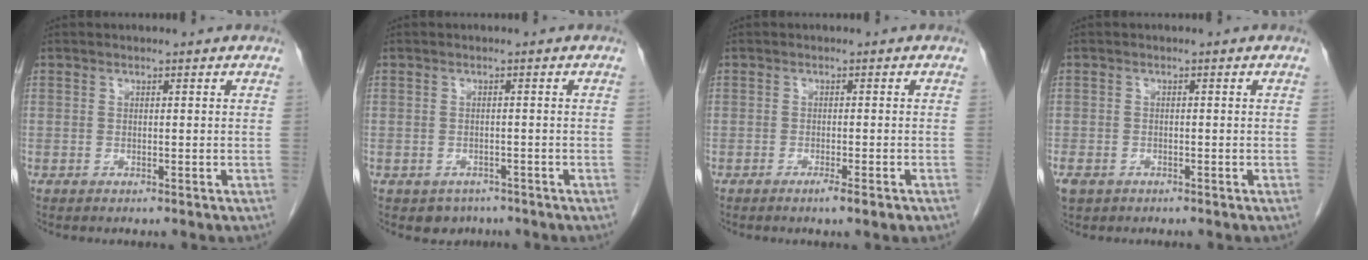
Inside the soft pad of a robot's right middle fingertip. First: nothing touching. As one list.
[{"total": 2.6, "force": [-1.8, 1.8, 0.3], "torque": [-0.010, 0.004, -0.023]}, {"total": 2.7, "force": [-1.7, 0.0, 2.1], "torque": [-0.031, -0.007, -0.023]}, {"total": 3.0, "force": [-2.0, 2.0, 1.1], "torque": [-0.023, -0.002, -0.029]}]